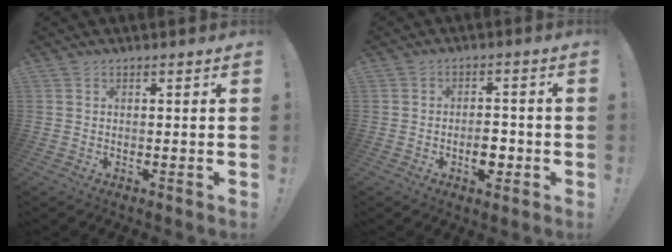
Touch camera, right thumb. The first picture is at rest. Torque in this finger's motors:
{"motor_torque": [-0.14, 0.33, 0.21, -0.37, 0.18]}